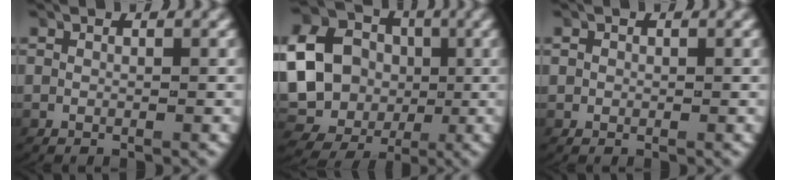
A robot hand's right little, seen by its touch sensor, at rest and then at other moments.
{"total": 18.4, "force": [-0.1, 17.1, 7.0], "torque": [-0.190, -0.047, -0.007]}
{"total": 0.7, "force": [0.1, 0.6, 0.2], "torque": [-0.009, 0.000, 0.003]}